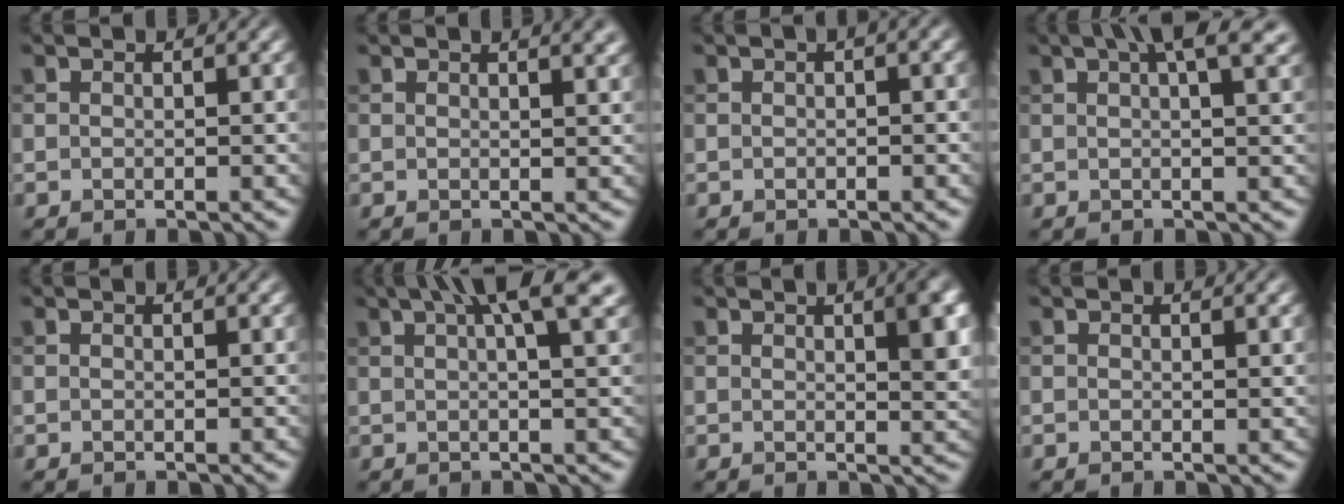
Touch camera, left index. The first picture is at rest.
{"total": 3.0, "force": [1.8, 1.1, 2.1], "torque": [-0.007, 0.004, 0.017]}
{"total": 2.0, "force": [0.5, 0.5, 1.9], "torque": [-0.021, 0.005, 0.005]}
{"total": 7.0, "force": [3.7, 2.2, 5.5], "torque": [-0.047, 0.024, 0.033]}
{"total": 0.0}
{"total": 8.2, "force": [4.2, 2.0, 6.8], "torque": [-0.063, 0.027, 0.044]}
{"total": 4.3, "force": [1.6, 1.3, 3.8], "torque": [-0.039, 0.005, 0.021]}
{"total": 0.6, "force": [0.3, 0.1, 0.6], "torque": [-0.005, 0.000, 0.005]}